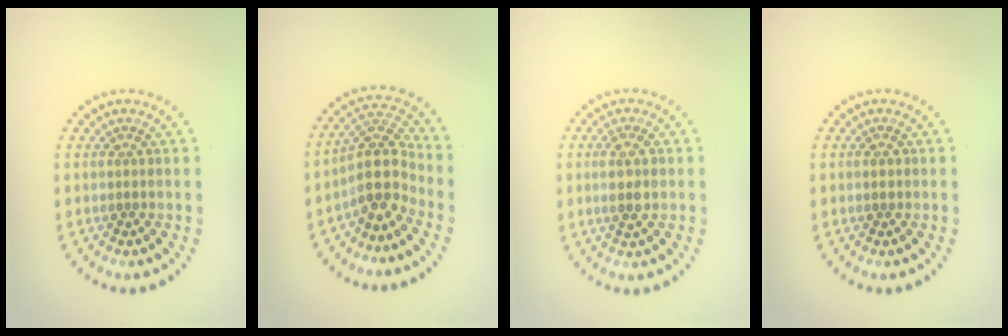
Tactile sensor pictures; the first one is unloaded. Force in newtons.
{"total": 4.3, "press": 3.5, "slide": 2.4}
{"total": 2.2, "press": 2.0, "slide": 0.9}
{"total": 1.1, "press": 1.1, "slide": 0.1}